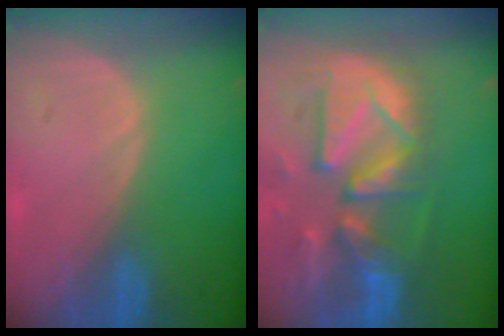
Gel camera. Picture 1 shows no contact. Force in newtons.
{"total": 13.3, "press": 11.4, "slide": 6.9}